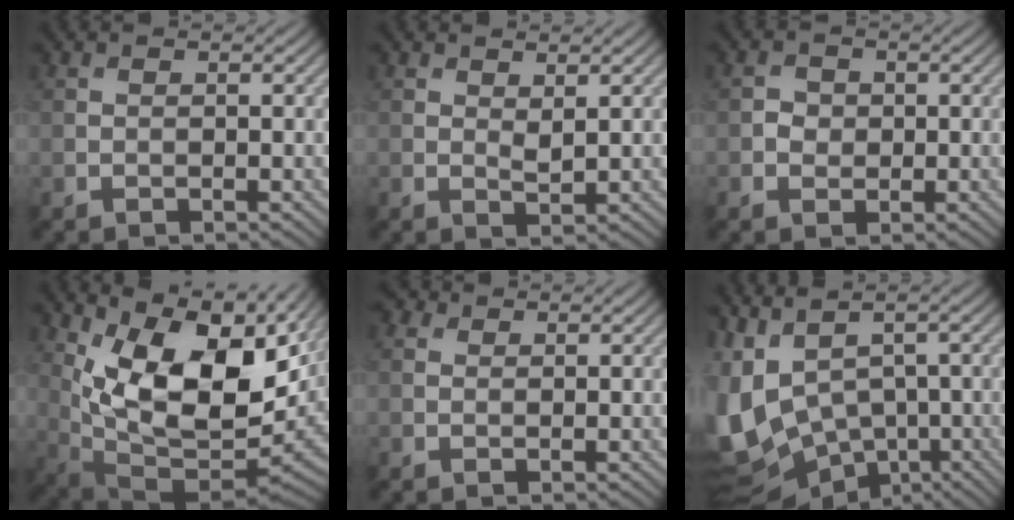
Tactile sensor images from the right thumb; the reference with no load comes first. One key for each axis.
{"total": 1.4, "fx": 0.9, "fy": 0.5, "fz": 1.0, "tx": -0.021, "ty": -0.006, "tz": 0.018}
{"total": 1.7, "fx": -0.1, "fy": 1.6, "fz": 0.6, "tx": -0.010, "ty": -0.003, "tz": -0.007}
{"total": 15.5, "fx": 5.4, "fy": 7.3, "fz": 12.6, "tx": -0.230, "ty": -0.011, "tz": 0.100}
{"total": 1.1, "fx": 0.7, "fy": 0.8, "fz": 0.3, "tx": -0.006, "ty": 0.002, "tz": 0.006}
{"total": 12.4, "fx": -1.3, "fy": 8.8, "fz": 8.6, "tx": -0.235, "ty": -0.038, "tz": 0.033}